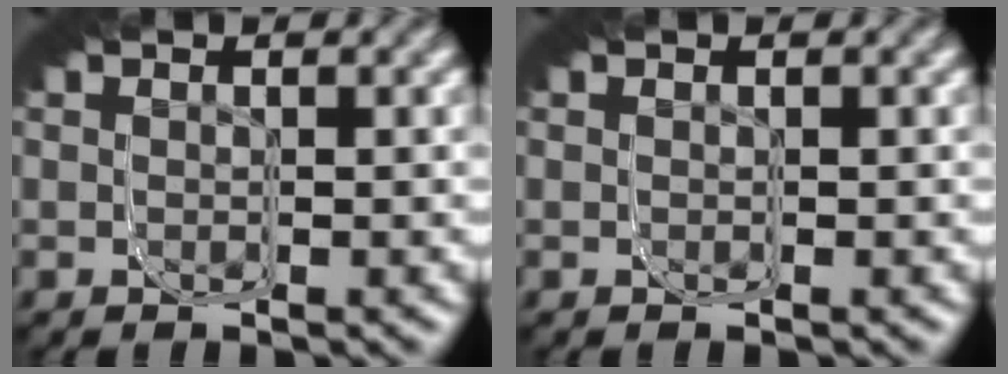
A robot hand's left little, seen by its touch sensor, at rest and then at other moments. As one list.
[{"total": 0.0}]